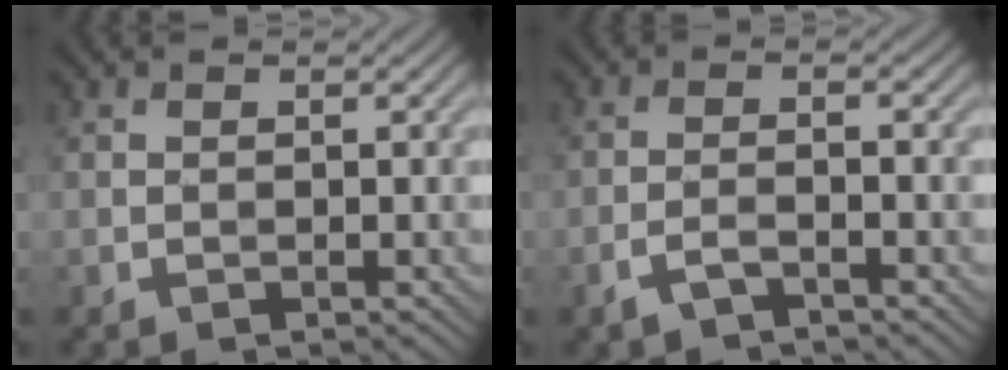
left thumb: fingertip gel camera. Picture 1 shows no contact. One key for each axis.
{"total": 2.7, "fx": -1.9, "fy": 0.5, "fz": 1.8, "tx": -0.039, "ty": 0.003, "tz": -0.045}